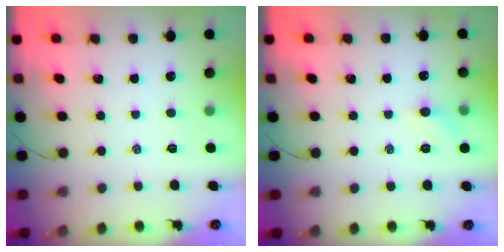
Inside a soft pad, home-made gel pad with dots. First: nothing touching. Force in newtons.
{"total": 4.2, "press": 3.9, "slide": 1.3}